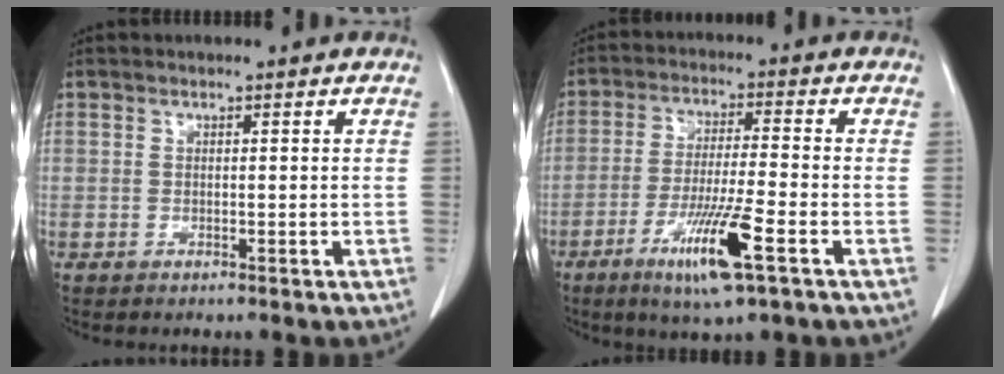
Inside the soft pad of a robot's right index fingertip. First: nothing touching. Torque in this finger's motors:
{"motor_torque": [1.33, -0.14, 0.65, 0.14]}